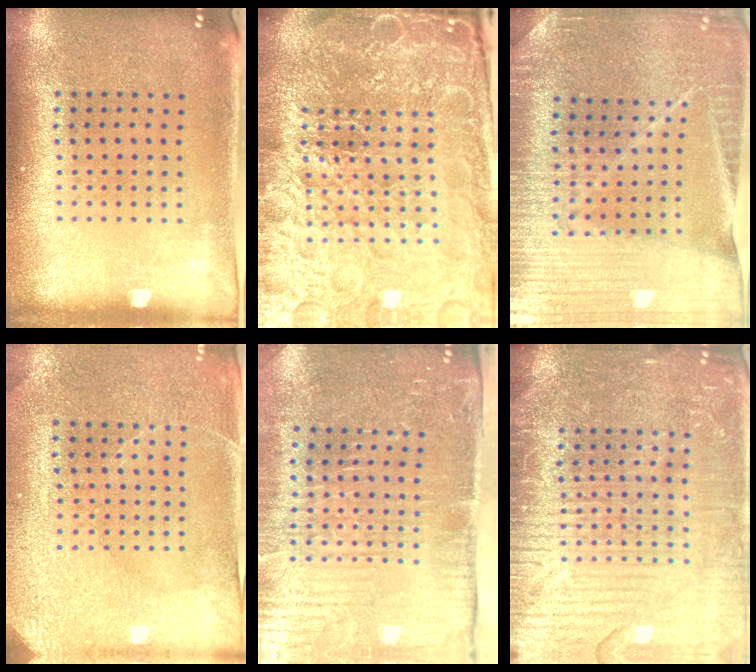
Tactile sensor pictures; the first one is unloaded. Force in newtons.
{"total": 6.9, "press": 6.1, "slide": 3.2}
{"total": 3.4, "press": 3.4, "slide": 0.6}
{"total": 3.0, "press": 2.9, "slide": 0.6}
{"total": 5.2, "press": 4.5, "slide": 2.6}
{"total": 4.9, "press": 4.8, "slide": 0.6}